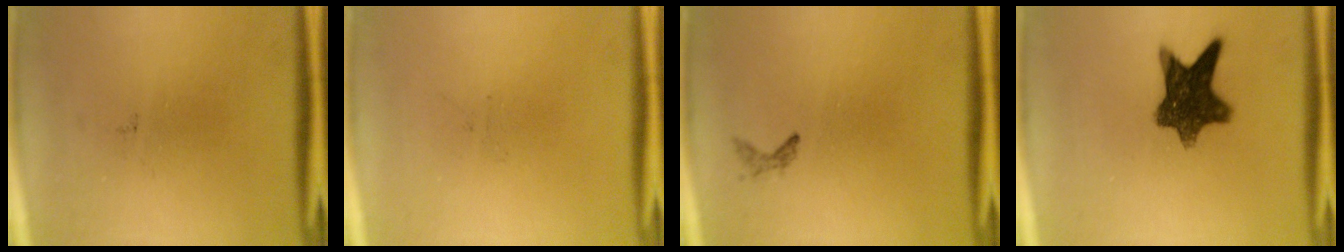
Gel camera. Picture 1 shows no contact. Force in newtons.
{"total": 0.0}
{"total": 0.7}
{"total": 10.2}